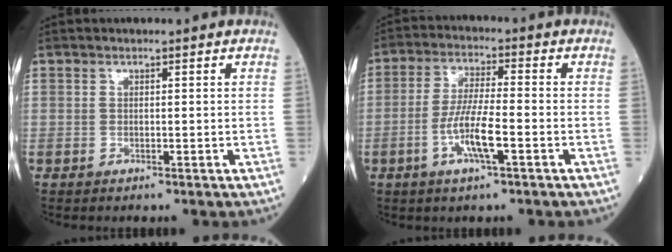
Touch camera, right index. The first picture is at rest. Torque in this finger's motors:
{"motor_torque": [0.98, -0.22, 0.23, 0.06]}